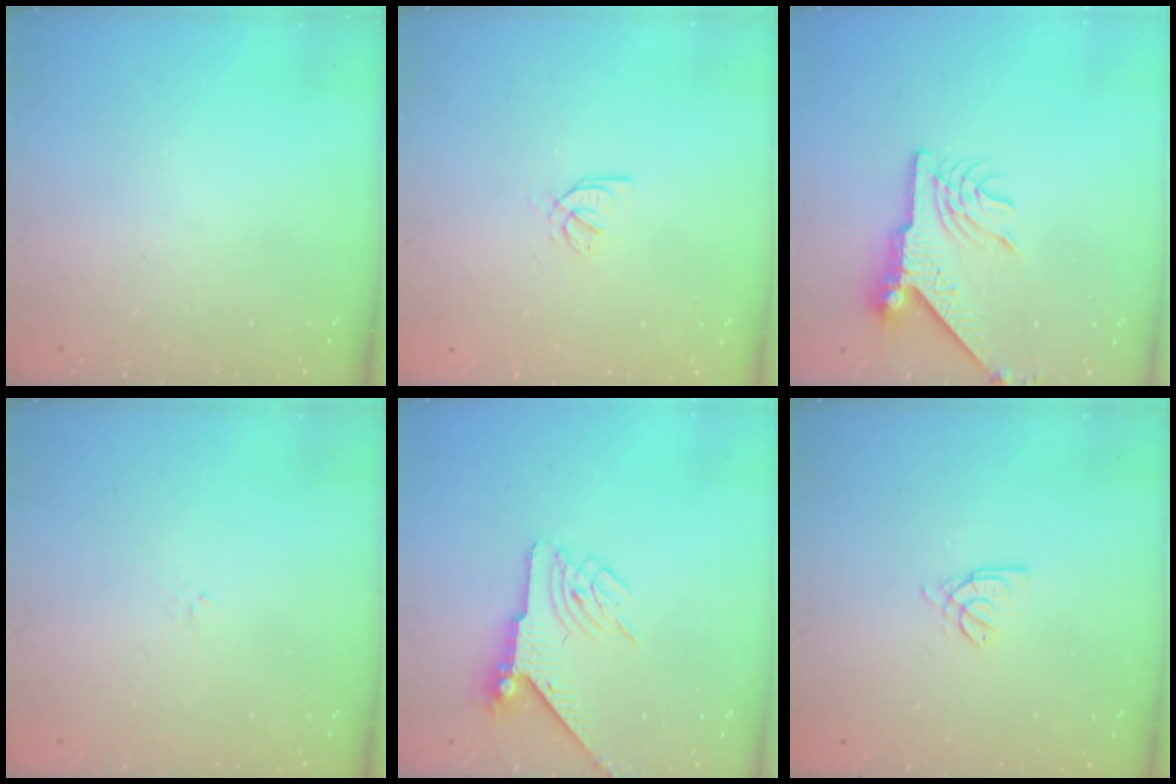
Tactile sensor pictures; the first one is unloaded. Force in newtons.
{"total": 2.1, "press": 2.0, "slide": 0.5}
{"total": 8.9, "press": 8.9, "slide": 1.1}
{"total": 0.7, "press": 0.5, "slide": 0.4}
{"total": 6.1, "press": 6.1, "slide": 0.4}
{"total": 2.2, "press": 2.2, "slide": 0.6}